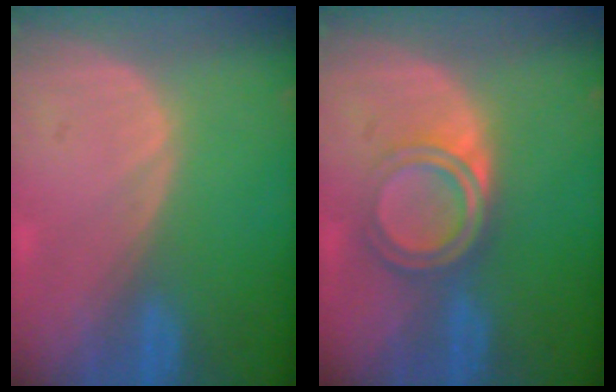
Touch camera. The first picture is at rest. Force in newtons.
{"total": 5.3, "press": 4.9, "slide": 2.0}